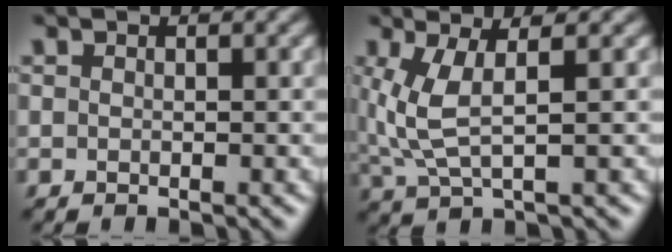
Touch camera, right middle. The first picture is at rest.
{"total": 4.0, "force": [0.9, 1.3, 3.6], "torque": [-0.097, -0.001, 0.025]}